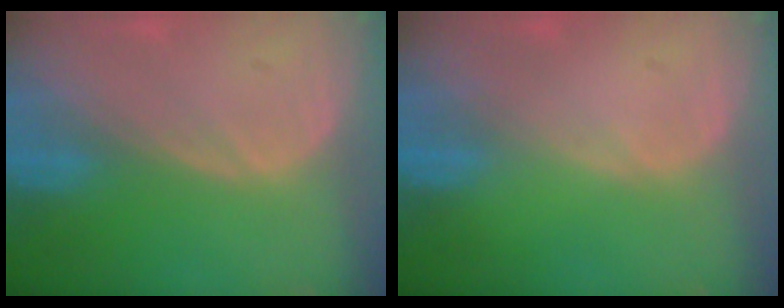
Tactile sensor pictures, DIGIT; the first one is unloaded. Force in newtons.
{"total": 0.0}